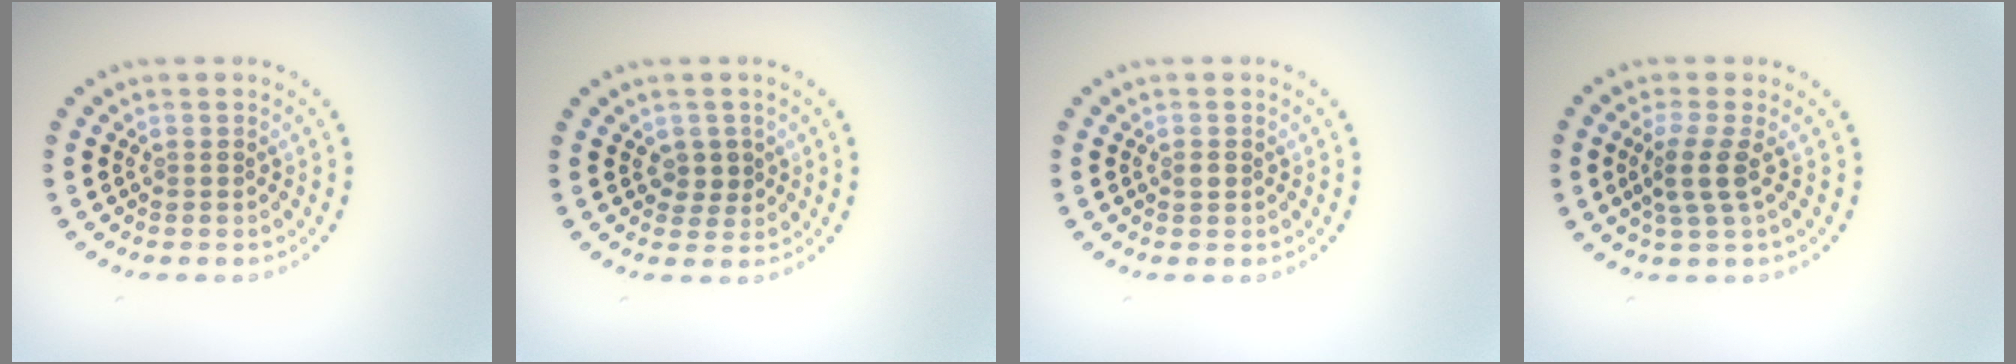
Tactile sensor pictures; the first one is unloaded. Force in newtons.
{"total": 1.6, "press": 1.4, "slide": 0.9}
{"total": 0.6, "press": 0.6, "slide": 0.2}
{"total": 2.5, "press": 2.0, "slide": 1.5}